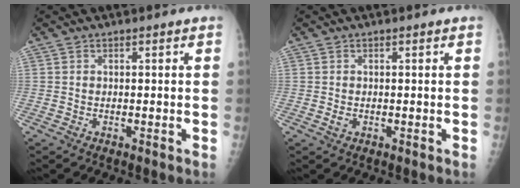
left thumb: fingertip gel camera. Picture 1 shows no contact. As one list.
[{"total": 1.0, "force": [0.0, 0.8, 0.7], "torque": [-0.010, -0.001, 0.001]}]